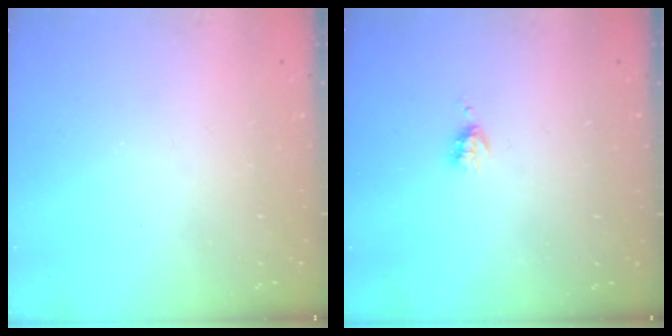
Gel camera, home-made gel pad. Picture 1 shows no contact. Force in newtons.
{"total": 3.4, "press": 3.3, "slide": 0.5}